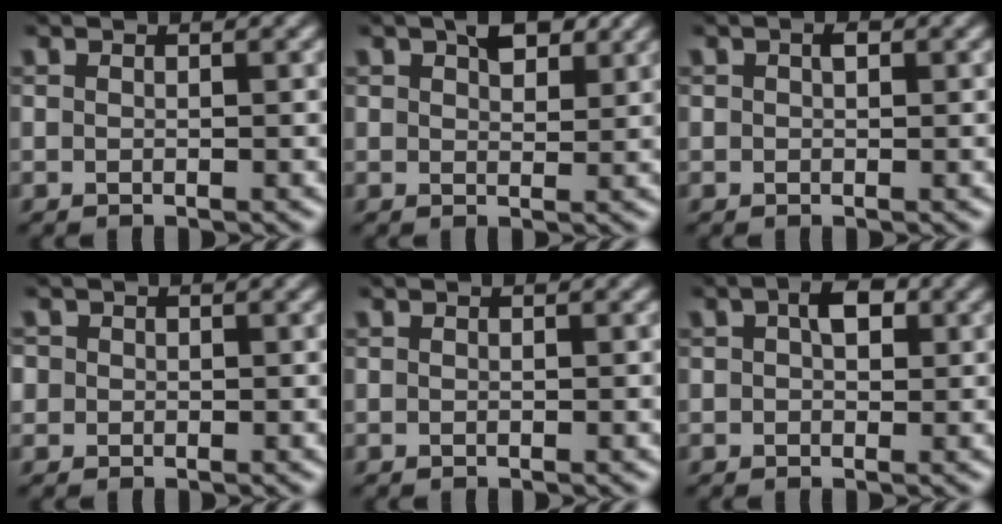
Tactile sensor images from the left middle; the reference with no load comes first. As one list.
[{"total": 2.9, "force": [1.7, 1.5, 1.9], "torque": [-0.028, 0.004, 0.026]}, {"total": 0.7, "force": [0.2, 0.3, 0.6], "torque": [-0.010, 0.000, 0.003]}, {"total": 1.3, "force": [0.3, 1.2, 0.3], "torque": [-0.004, 0.003, 0.003]}, {"total": 0.0}, {"total": 2.7, "force": [0.8, 1.5, 2.1], "torque": [-0.030, 0.007, 0.008]}]